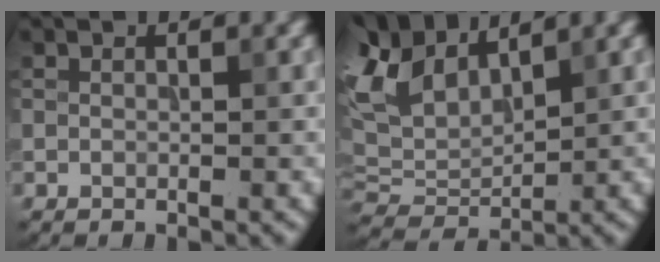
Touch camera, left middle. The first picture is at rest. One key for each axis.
{"total": 6.8, "fx": 4.2, "fy": 3.7, "fz": 4.0, "tx": -0.094, "ty": 0.022, "tz": 0.080}